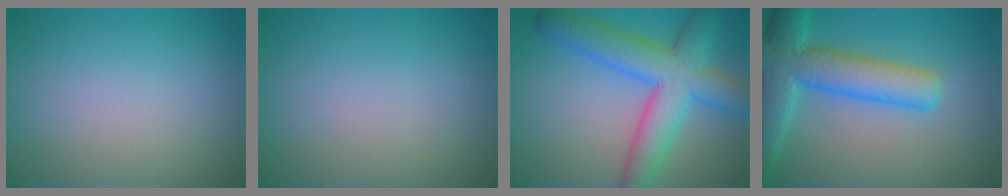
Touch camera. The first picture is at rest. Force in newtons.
{"total": 0.0}
{"total": 8.6, "press": 8.6, "slide": 0.4}
{"total": 8.1, "press": 8.1, "slide": 0.4}